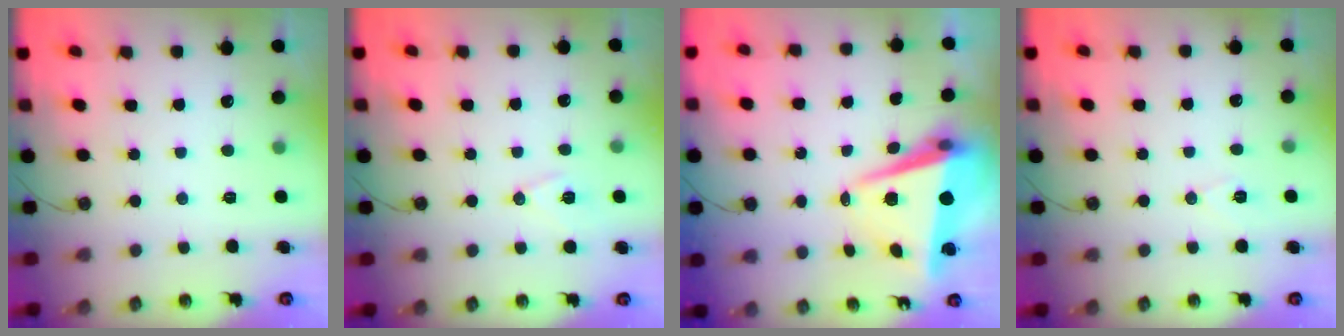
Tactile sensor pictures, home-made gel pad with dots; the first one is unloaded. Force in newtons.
{"total": 8.1, "press": 7.3, "slide": 3.5}
{"total": 8.2, "press": 8.1, "slide": 1.4}
{"total": 6.8, "press": 5.2, "slide": 4.4}